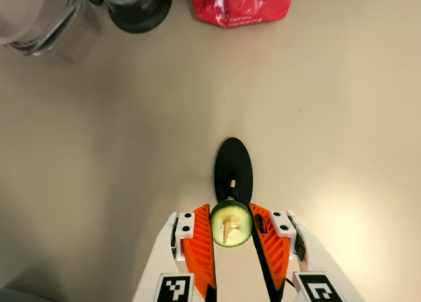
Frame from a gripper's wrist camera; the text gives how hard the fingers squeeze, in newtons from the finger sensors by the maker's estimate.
{"total": 8.8, "left": 8.5, "right": 9.1}